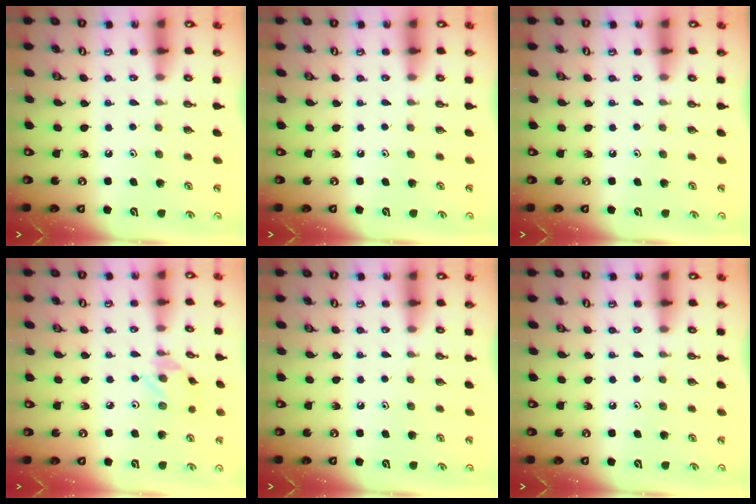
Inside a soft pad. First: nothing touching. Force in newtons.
{"total": 0.0}
{"total": 0.0}
{"total": 1.8, "press": 1.8, "slide": 0.2}
{"total": 0.0}
{"total": 0.0}